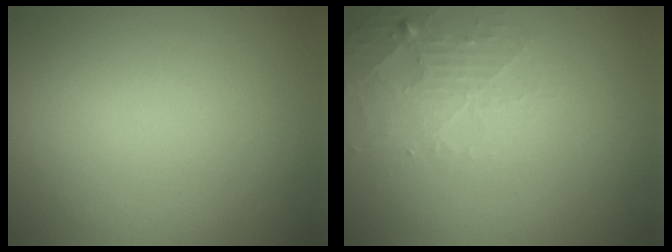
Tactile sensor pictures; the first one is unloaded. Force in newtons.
{"total": 2.6, "press": 2.6, "slide": 0.4}